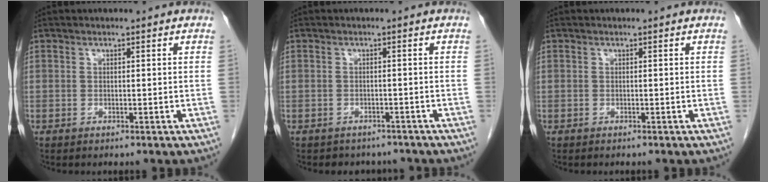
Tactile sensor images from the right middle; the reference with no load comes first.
{"total": 4.7, "force": [-4.1, 2.2, 0.4], "torque": [-0.009, 0.006, -0.047]}
{"total": 0.0}